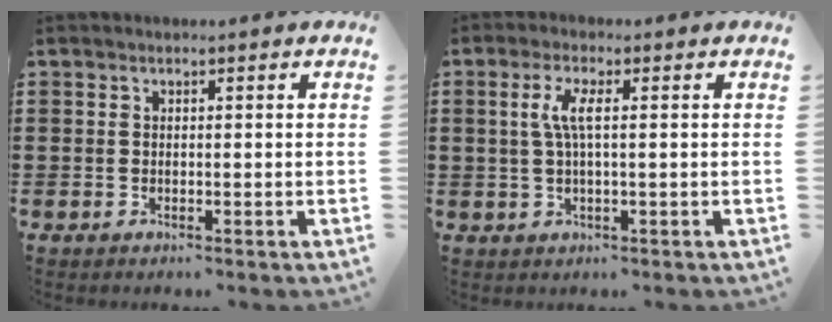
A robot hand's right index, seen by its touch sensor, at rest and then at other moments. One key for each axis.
{"total": 3.8, "fx": 0.4, "fy": 0.5, "fz": 3.8, "tx": -0.087, "ty": -0.006, "tz": 0.000}